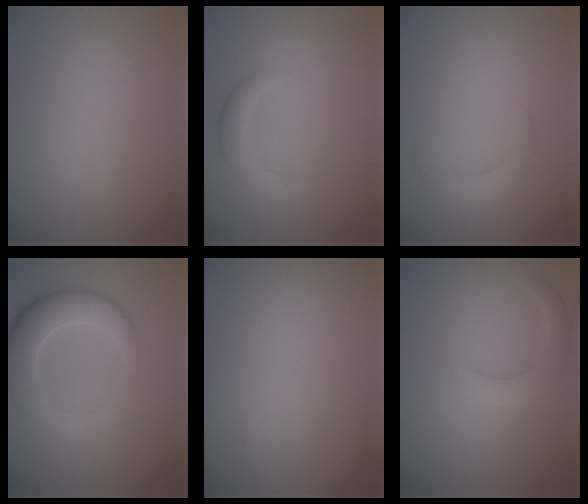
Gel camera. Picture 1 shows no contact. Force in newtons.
{"total": 2.6, "press": 2.6, "slide": 0.1}
{"total": 2.0, "press": 2.0, "slide": 0.1}
{"total": 6.7, "press": 6.7, "slide": 0.5}
{"total": 1.2, "press": 1.2, "slide": 0.2}
{"total": 2.8, "press": 2.8, "slide": 0.4}